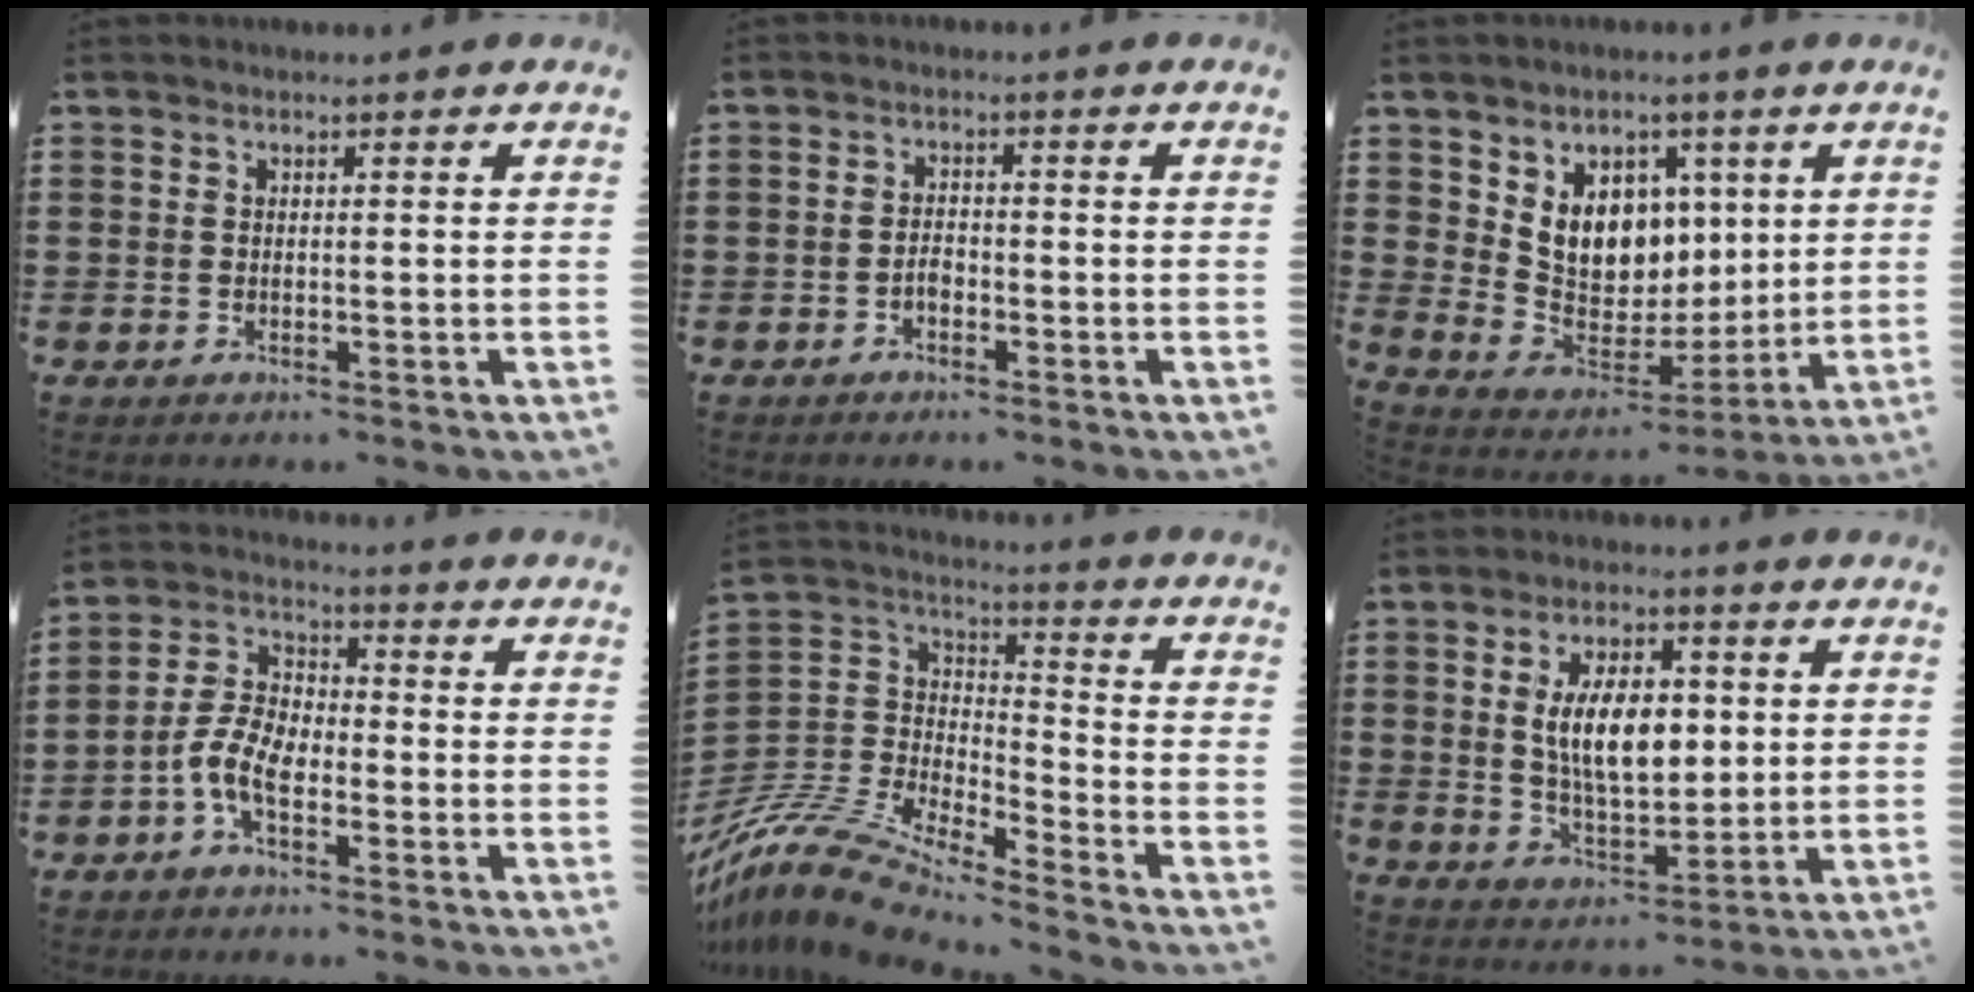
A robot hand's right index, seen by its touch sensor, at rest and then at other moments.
{"total": 1.8, "force": [-1.0, 1.0, 1.1], "torque": [-0.024, 0.002, -0.020]}
{"total": 9.2, "force": [4.0, 7.5, 3.4], "torque": [-0.085, -0.031, 0.081]}
{"total": 6.7, "force": [-2.9, 3.3, 5.1], "torque": [-0.129, -0.001, -0.064]}
{"total": 11.2, "force": [-10.4, 1.8, 3.7], "torque": [-0.104, 0.008, -0.220]}
{"total": 9.5, "force": [1.4, 4.9, 8.0], "torque": [-0.142, 0.002, 0.018]}